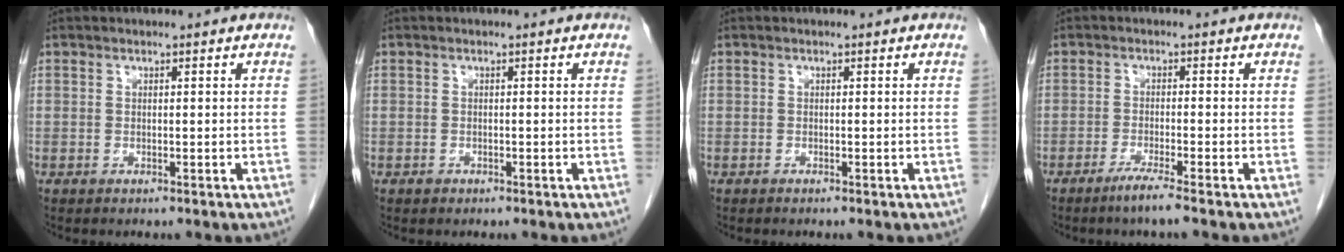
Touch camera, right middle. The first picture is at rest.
{"total": 0.6, "force": [-0.4, 0.4, 0.1], "torque": [-0.004, 0.001, -0.006]}
{"total": 0.0}
{"total": 3.2, "force": [-2.3, -0.7, 2.1], "torque": [-0.045, -0.008, -0.047]}